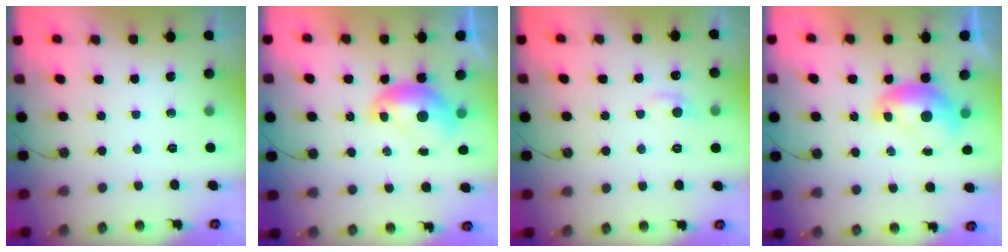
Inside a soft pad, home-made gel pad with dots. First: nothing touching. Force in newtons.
{"total": 1.6, "press": 1.5, "slide": 0.3}
{"total": 0.7, "press": 0.1, "slide": 0.7}
{"total": 1.6, "press": 1.5, "slide": 0.3}